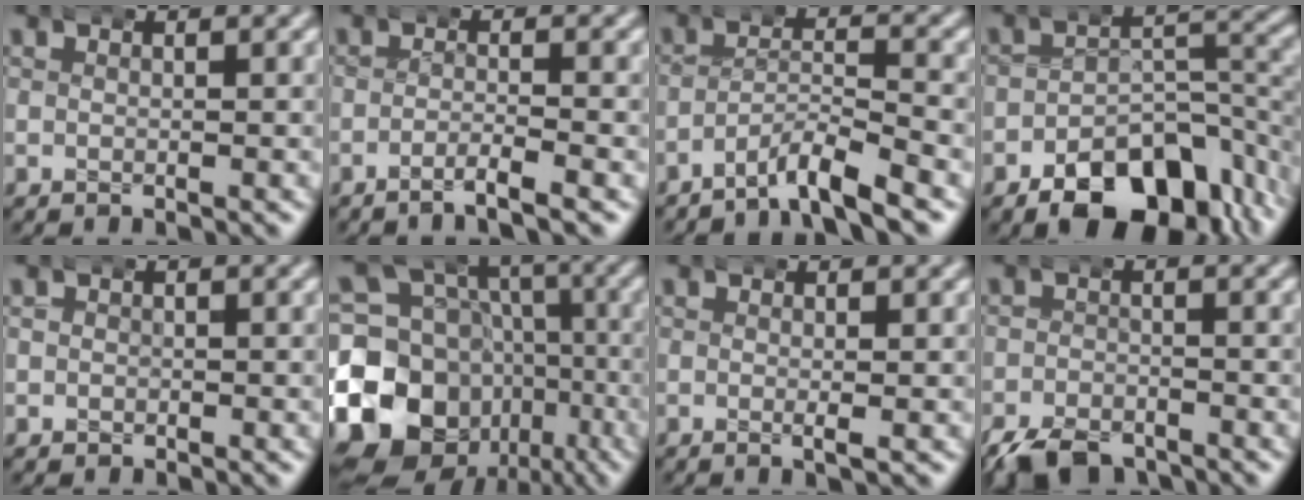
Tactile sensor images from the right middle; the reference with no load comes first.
{"total": 2.4, "force": [-1.9, -0.3, 1.5], "torque": [-0.028, 0.001, -0.038]}
{"total": 3.7, "force": [-3.1, 0.4, 1.9], "torque": [-0.017, 0.006, -0.059]}
{"total": 11.3, "force": [-7.2, 5.6, 6.7], "torque": [-0.082, -0.020, -0.099]}
{"total": 0.5, "force": [0.0, 0.5, 0.0], "torque": [0.002, 0.002, -0.001]}
{"total": 19.4, "force": [-5.6, 16.8, 8.0], "torque": [-0.180, -0.075, -0.082]}
{"total": 0.8, "force": [0.1, -0.2, 0.8], "torque": [-0.018, -0.001, 0.000]}
{"total": 4.3, "force": [-3.7, 1.8, 1.3], "torque": [-0.019, -0.012, -0.059]}